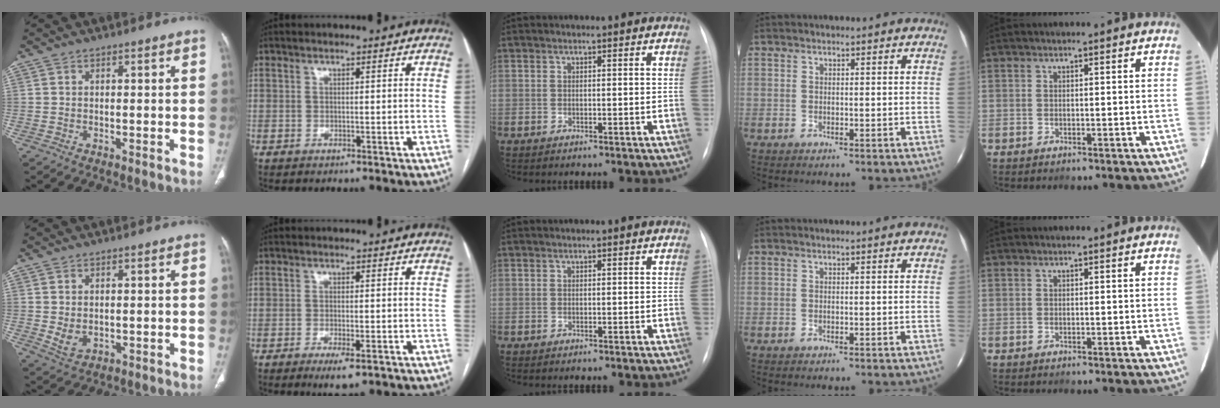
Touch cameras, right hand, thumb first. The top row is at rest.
{"thumb": {"total": 3.6, "force": [0.1, 2.5, 2.6], "torque": [-0.044, -0.005, 0.014]}, "index": {"total": 3.8, "force": [-2.1, 0.7, 3.1], "torque": [-0.052, -0.008, -0.031]}}